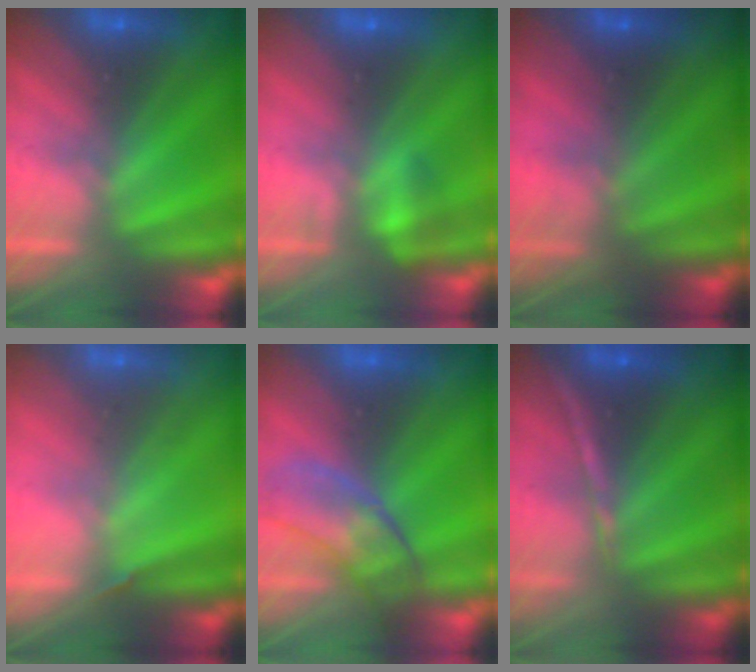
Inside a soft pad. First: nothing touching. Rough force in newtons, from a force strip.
{"total": 2.2}
{"total": 2.9}
{"total": 1.8}
{"total": 2.9}
{"total": 1.3}